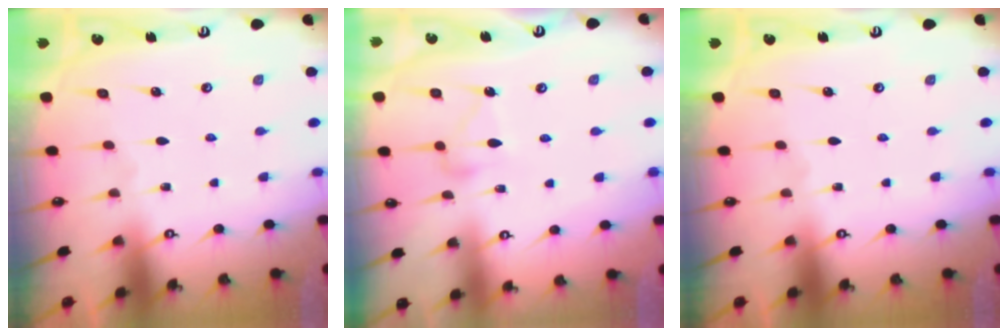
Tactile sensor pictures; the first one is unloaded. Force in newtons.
{"total": 10.3, "press": 10.2, "slide": 0.5}
{"total": 0.0}